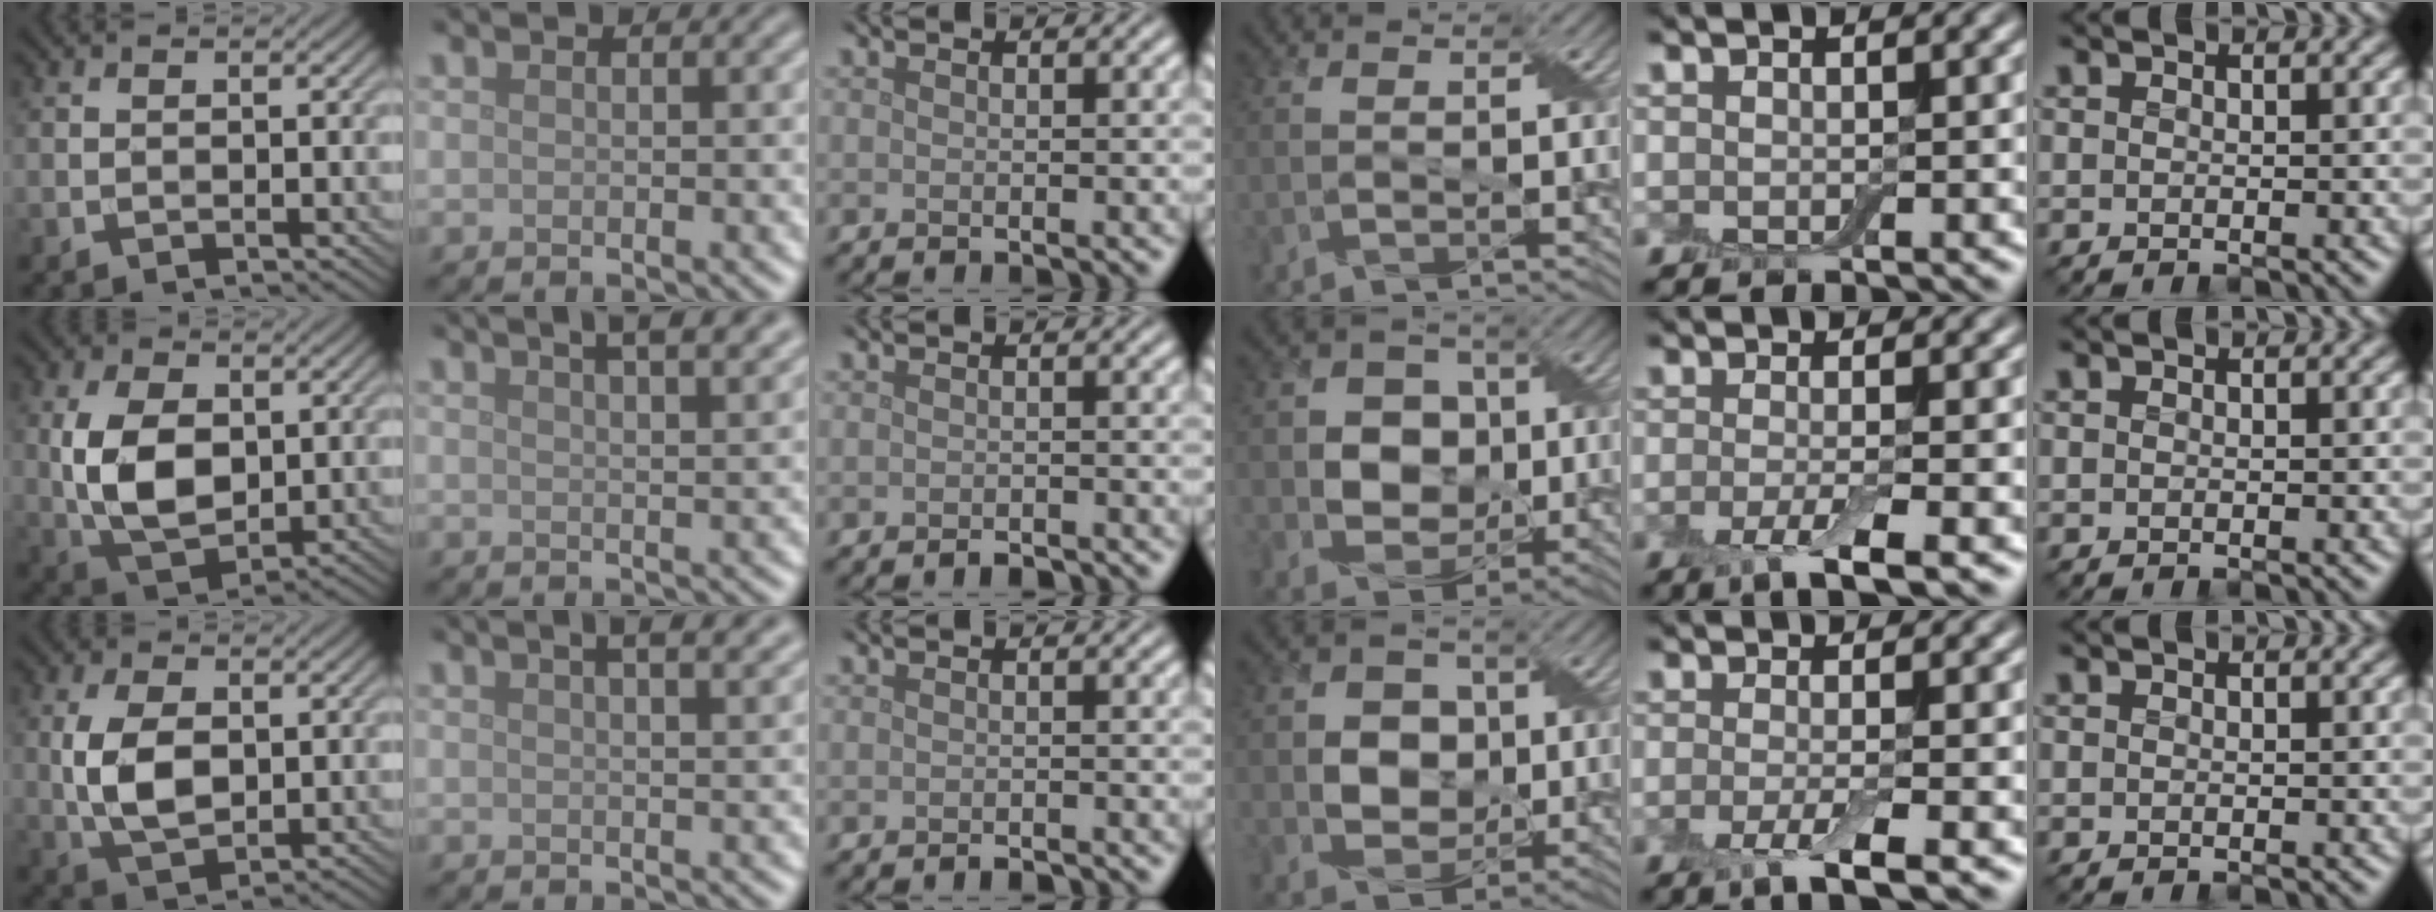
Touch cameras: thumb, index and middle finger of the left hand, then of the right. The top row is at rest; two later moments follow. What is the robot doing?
{"motion": "peel", "object": "small bumper sticker"}